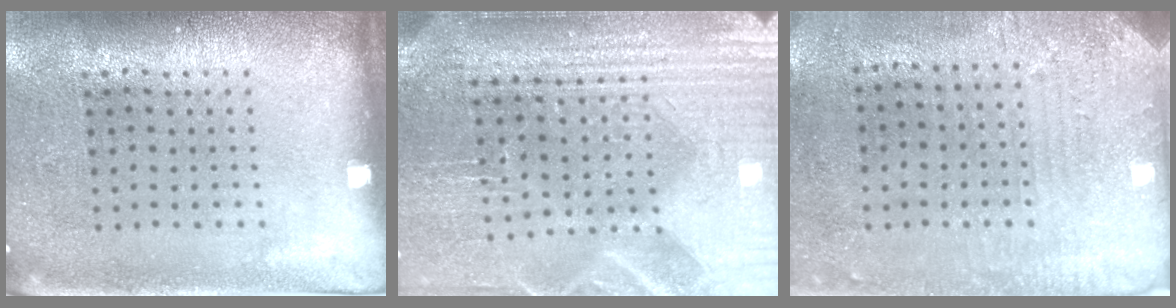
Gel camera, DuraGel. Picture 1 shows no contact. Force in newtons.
{"total": 4.1, "press": 3.9, "slide": 1.3}
{"total": 2.8, "press": 2.3, "slide": 1.7}